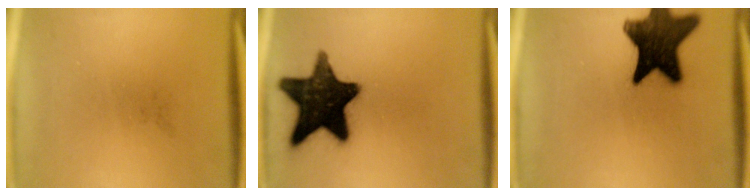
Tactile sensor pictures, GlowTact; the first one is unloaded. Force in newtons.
{"total": 17.3}
{"total": 16.3}